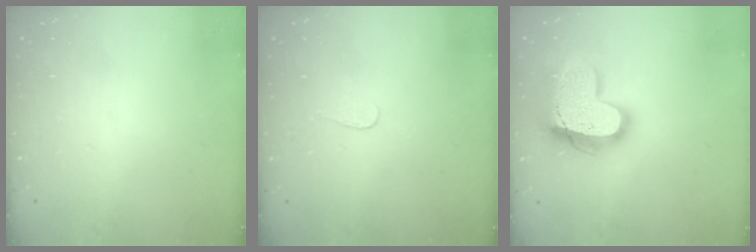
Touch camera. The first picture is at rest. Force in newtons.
{"total": 3.3, "press": 3.3, "slide": 0.3}
{"total": 19.3, "press": 19.2, "slide": 2.0}